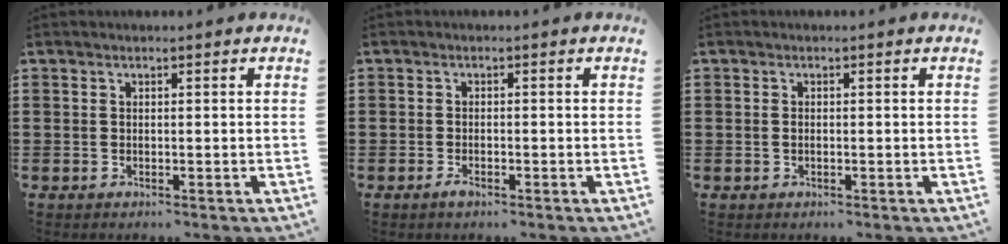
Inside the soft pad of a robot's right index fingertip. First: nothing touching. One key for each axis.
{"total": 1.2, "fx": -0.7, "fy": 0.3, "fz": 0.9, "tx": -0.025, "ty": -0.009, "tz": -0.014}
{"total": 0.5, "fx": -0.1, "fy": 0.1, "fz": 0.5, "tx": -0.014, "ty": -0.005, "tz": 0.000}